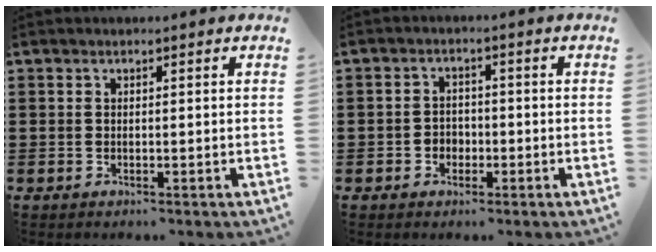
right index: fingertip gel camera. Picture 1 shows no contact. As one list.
[{"total": 2.0, "force": [-1.1, 1.6, 0.7], "torque": [-0.020, -0.001, -0.024]}]